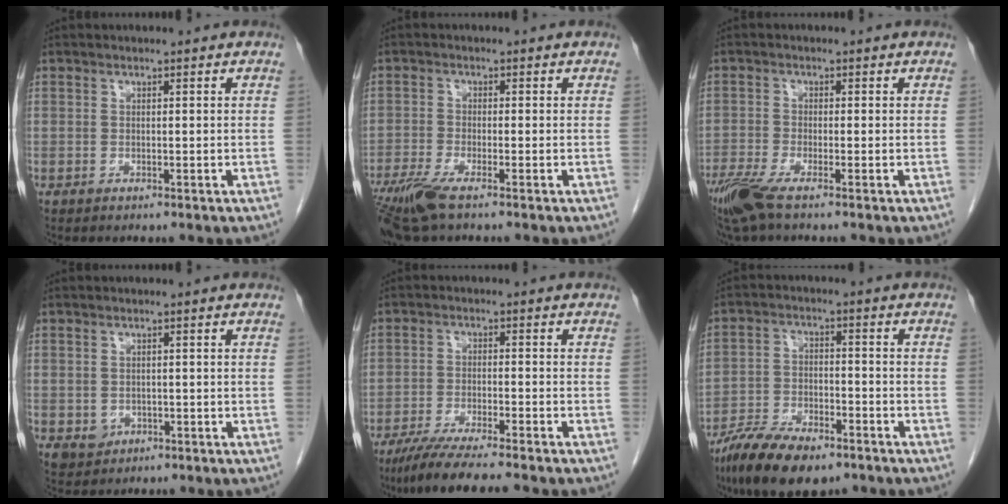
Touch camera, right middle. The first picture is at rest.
{"total": 6.3, "force": [-4.4, 0.6, 4.5], "torque": [-0.088, -0.017, -0.083]}
{"total": 5.0, "force": [-3.6, 0.4, 3.4], "torque": [-0.075, -0.015, -0.074]}
{"total": 2.9, "force": [-0.7, 2.7, 0.9], "torque": [-0.015, 0.001, -0.001]}
{"total": 9.7, "force": [-8.1, -0.1, 5.5], "torque": [-0.086, -0.028, -0.131]}
{"total": 11.7, "force": [-8.6, 4.0, 6.9], "torque": [-0.126, -0.016, -0.155]}